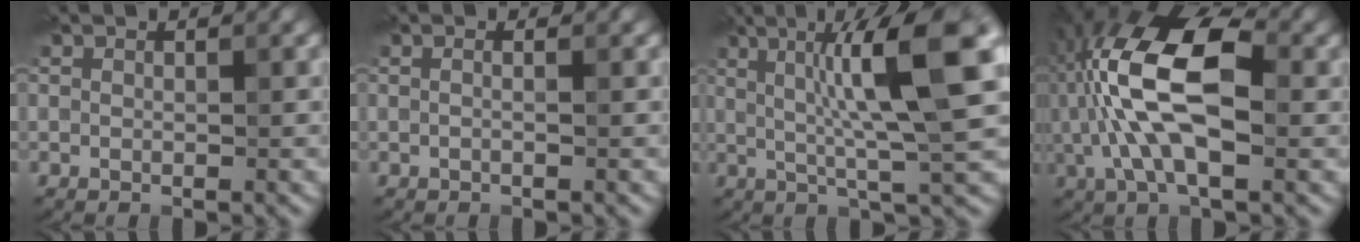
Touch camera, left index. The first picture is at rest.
{"total": 1.0, "force": [0.3, 0.5, 0.8], "torque": [0.000, -0.011, -0.016]}
{"total": 10.3, "force": [2.0, 1.6, 10.0], "torque": [-0.141, 0.011, 0.032]}
{"total": 10.5, "force": [0.6, 4.8, 9.4], "torque": [-0.183, 0.020, 0.003]}